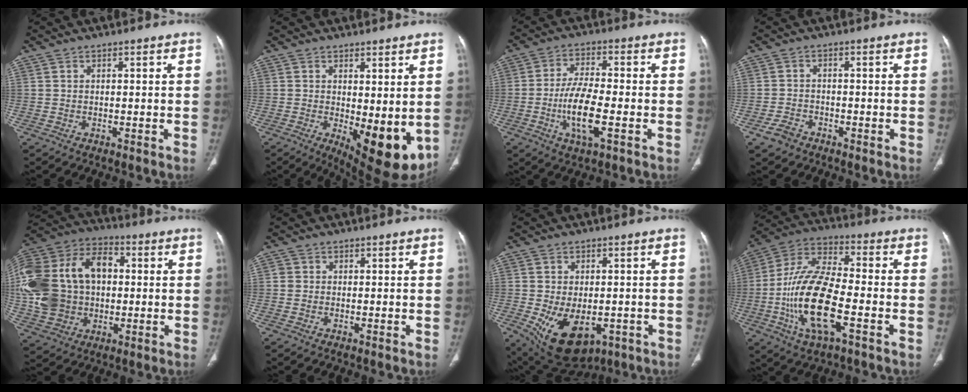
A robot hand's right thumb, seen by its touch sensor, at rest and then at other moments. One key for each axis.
{"total": 11.2, "fx": -1.1, "fy": 4.4, "fz": 10.2, "tx": -0.127, "ty": -0.028, "tz": 0.002}
{"total": 10.1, "fx": -2.7, "fy": 3.3, "fz": 9.2, "tx": -0.183, "ty": 0.007, "tz": -0.052}
{"total": 3.2, "fx": -2.1, "fy": 2.1, "fz": 1.1, "tx": -0.021, "ty": 0.011, "tz": -0.036}
{"total": 26.3, "fx": 1.4, "fy": 19.1, "fz": 18.0, "tx": -0.393, "ty": 0.035, "tz": 0.035}
{"total": 0.8, "fx": -0.1, "fy": 0.8, "fz": 0.2, "tx": 0.002, "ty": 0.003, "tz": -0.004}
{"total": 13.2, "fx": -4.4, "fy": 8.1, "fz": 9.5, "tx": -0.147, "ty": -0.005, "tz": -0.045}
{"total": 18.4, "fx": -4.9, "fy": 6.9, "fz": 16.3, "tx": -0.328, "ty": 0.023, "tz": -0.093}